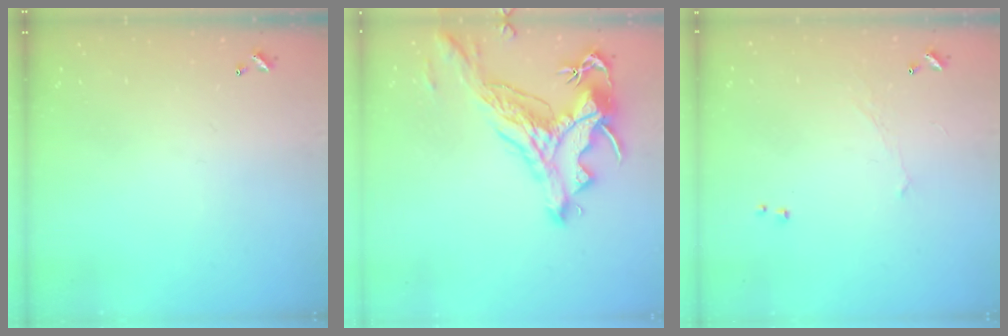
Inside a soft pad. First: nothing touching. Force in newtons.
{"total": 7.1, "press": 6.8, "slide": 1.9}
{"total": 0.0}